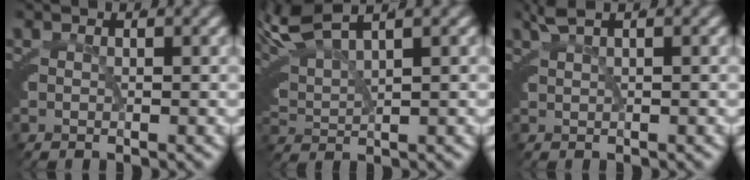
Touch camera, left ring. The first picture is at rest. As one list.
[{"total": 6.2, "force": [4.0, 3.1, 3.6], "torque": [-0.092, 0.006, 0.064]}, {"total": 2.2, "force": [1.7, 0.1, 1.3], "torque": [-0.017, 0.014, 0.028]}]